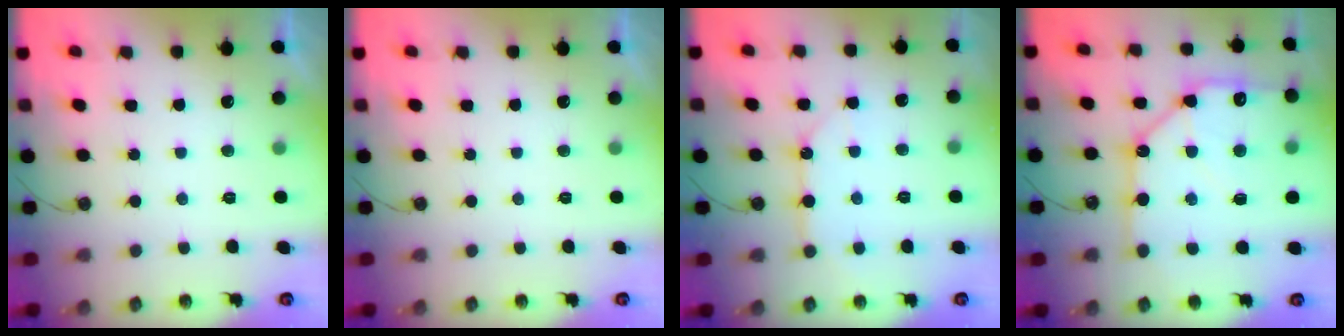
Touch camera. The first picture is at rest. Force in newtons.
{"total": 0.0}
{"total": 9.7, "press": 9.7, "slide": 0.2}
{"total": 18.9, "press": 18.7, "slide": 2.3}